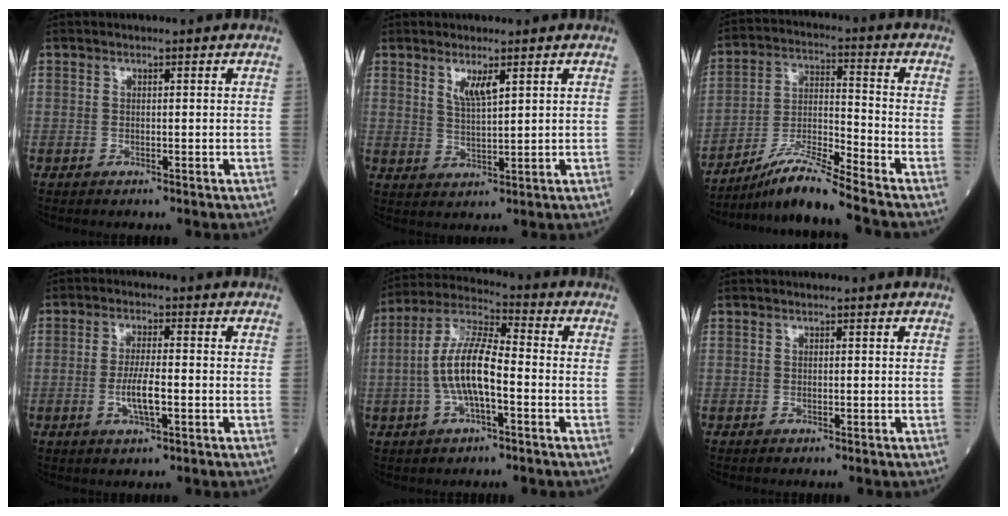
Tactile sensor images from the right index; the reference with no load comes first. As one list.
[{"total": 3.4, "force": [1.9, 0.4, 2.8], "torque": [-0.060, -0.005, 0.041]}, {"total": 10.0, "force": [-8.7, -1.7, 4.7], "torque": [-0.102, -0.015, -0.162]}, {"total": 4.9, "force": [-1.4, 0.8, 4.7], "torque": [-0.098, -0.004, -0.024]}, {"total": 10.5, "force": [-1.9, 2.8, 10.0], "torque": [-0.214, 0.016, -0.037]}, {"total": 0.0}]